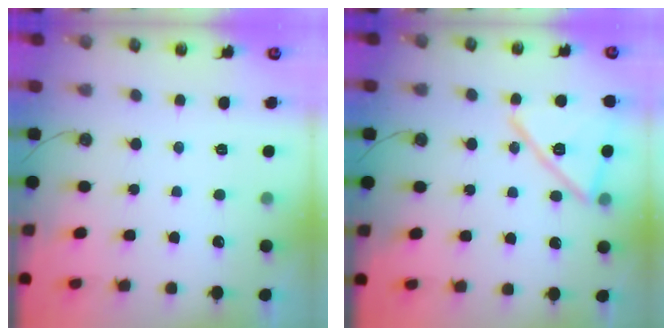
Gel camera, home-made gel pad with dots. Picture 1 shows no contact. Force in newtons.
{"total": 16.7, "press": 16.6, "slide": 2.1}